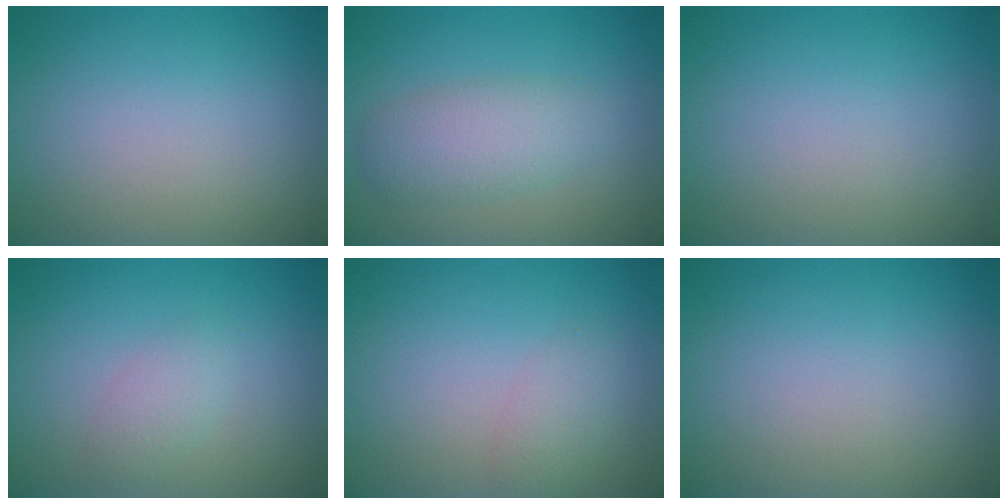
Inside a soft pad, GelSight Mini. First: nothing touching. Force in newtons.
{"total": 2.2, "press": 2.2, "slide": 0.2}
{"total": 0.0}
{"total": 1.7, "press": 1.7, "slide": 0.1}
{"total": 1.7, "press": 1.7, "slide": 0.0}
{"total": 0.0}